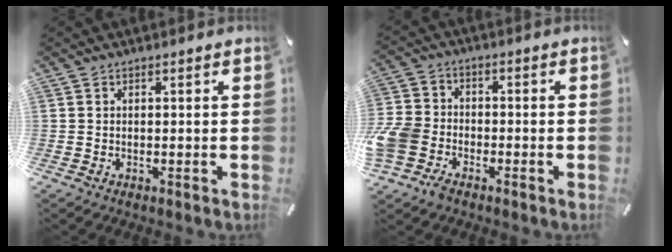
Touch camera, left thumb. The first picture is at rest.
{"total": 8.1, "force": [-4.4, 6.1, 3.0], "torque": [-0.075, 0.032, -0.083]}